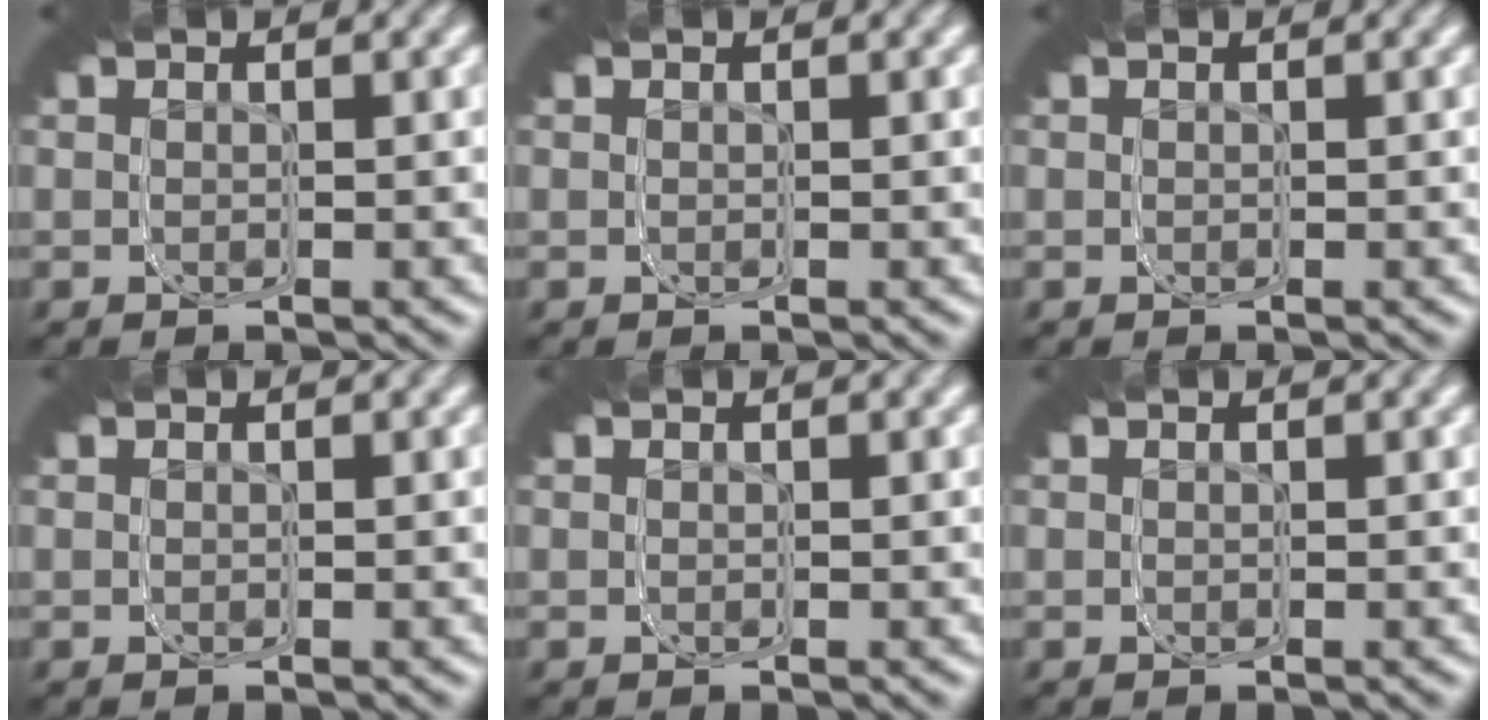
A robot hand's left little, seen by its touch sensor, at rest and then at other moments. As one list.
[{"total": 0.0}, {"total": 0.0}, {"total": 0.0}, {"total": 0.0}, {"total": 0.0}]